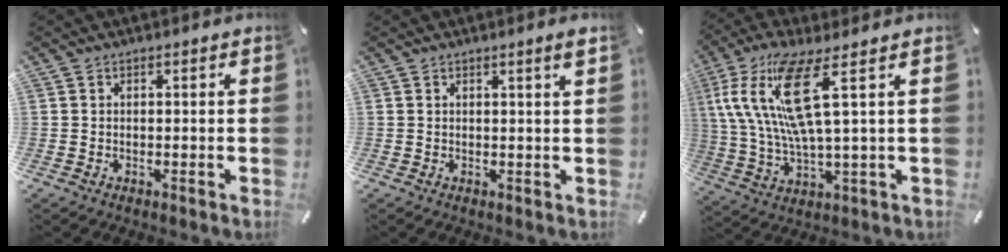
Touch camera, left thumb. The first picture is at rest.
{"total": 2.0, "force": [1.0, 0.0, 1.8], "torque": [-0.027, -0.003, 0.014]}
{"total": 16.9, "force": [5.6, 3.1, 15.7], "torque": [-0.339, -0.017, 0.083]}